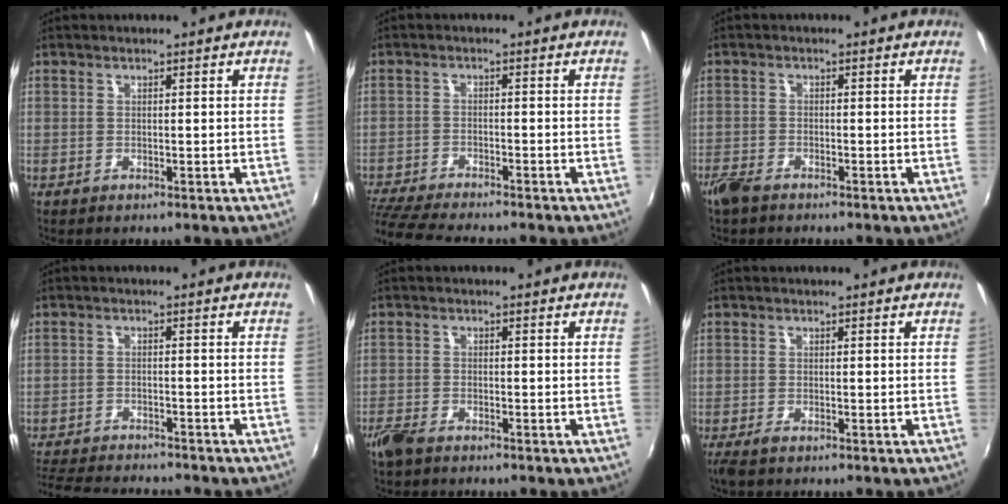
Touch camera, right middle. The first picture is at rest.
{"total": 9.5, "force": [-8.7, 0.4, 3.8], "torque": [-0.106, -0.026, -0.156]}
{"total": 3.4, "force": [-2.8, 1.2, 1.5], "torque": [-0.043, -0.008, -0.058]}
{"total": 10.8, "force": [-10.0, 1.7, 3.8], "torque": [-0.103, -0.014, -0.163]}
{"total": 3.7, "force": [-3.0, 1.4, 1.7], "torque": [-0.048, -0.009, -0.063]}
{"total": 1.9, "force": [-1.4, 0.2, 1.2], "torque": [-0.025, -0.009, -0.026]}